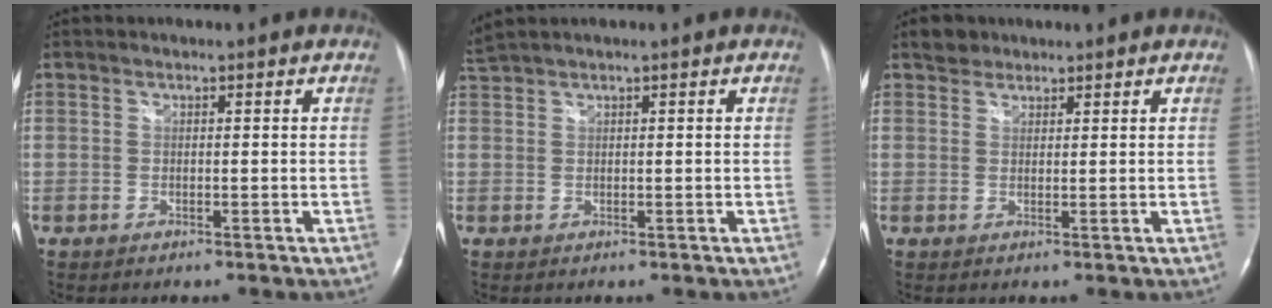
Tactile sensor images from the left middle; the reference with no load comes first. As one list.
[{"total": 2.1, "force": [1.8, -0.2, 1.1], "torque": [-0.027, 0.027, 0.040]}, {"total": 2.3, "force": [1.8, 1.5, 0.1], "torque": [-0.003, 0.011, 0.027]}]